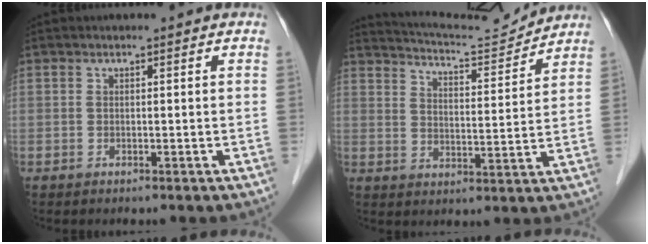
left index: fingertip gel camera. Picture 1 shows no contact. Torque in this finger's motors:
{"motor_torque": [0.60, -0.84, 0.05, 0.01]}